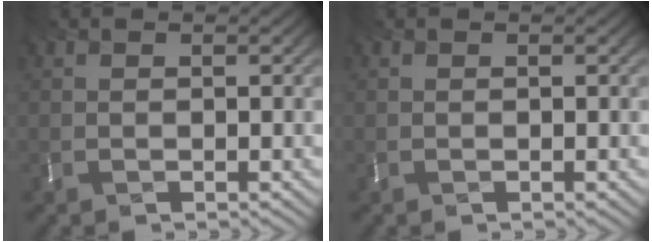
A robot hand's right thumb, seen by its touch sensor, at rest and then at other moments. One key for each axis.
{"total": 0.0}